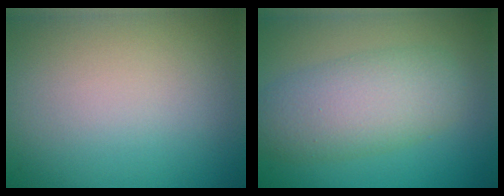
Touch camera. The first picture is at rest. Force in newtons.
{"total": 5.3, "press": 5.3, "slide": 0.0}